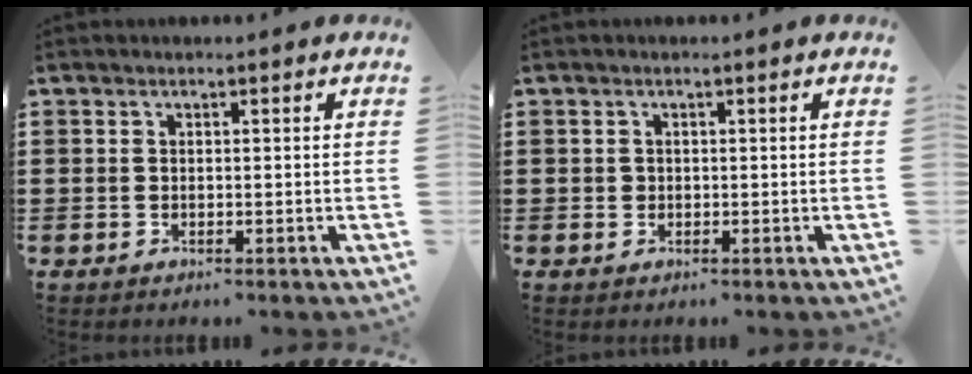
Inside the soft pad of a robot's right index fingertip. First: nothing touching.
{"total": 0.7, "force": [0.1, 0.6, 0.2], "torque": [-0.005, 0.004, 0.001]}